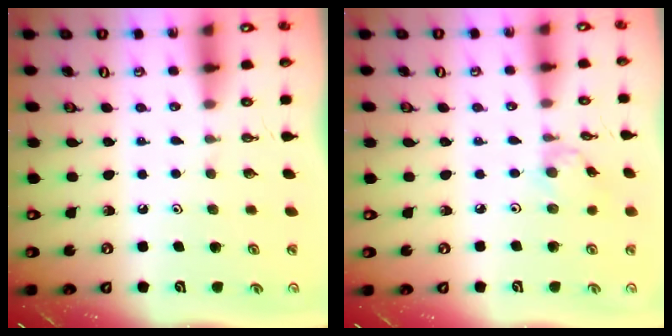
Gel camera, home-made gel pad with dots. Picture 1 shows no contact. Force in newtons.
{"total": 1.7, "press": 1.6, "slide": 0.4}